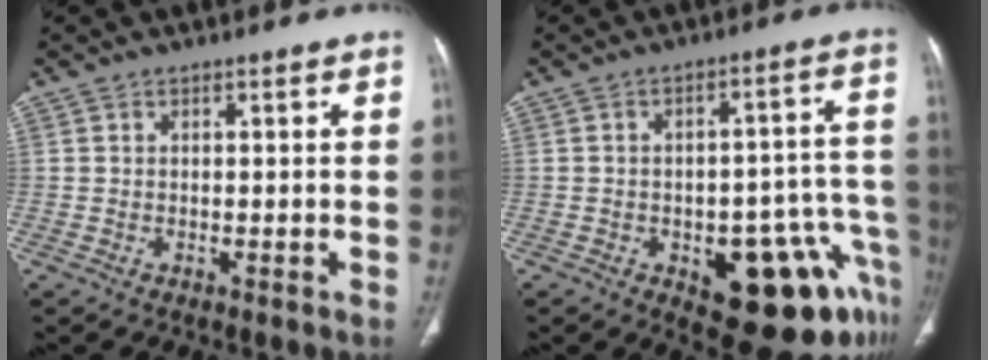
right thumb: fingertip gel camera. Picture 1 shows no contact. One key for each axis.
{"total": 18.7, "fx": -8.4, "fy": 8.1, "fz": 14.6, "tx": -0.113, "ty": 0.063, "tz": -0.092}